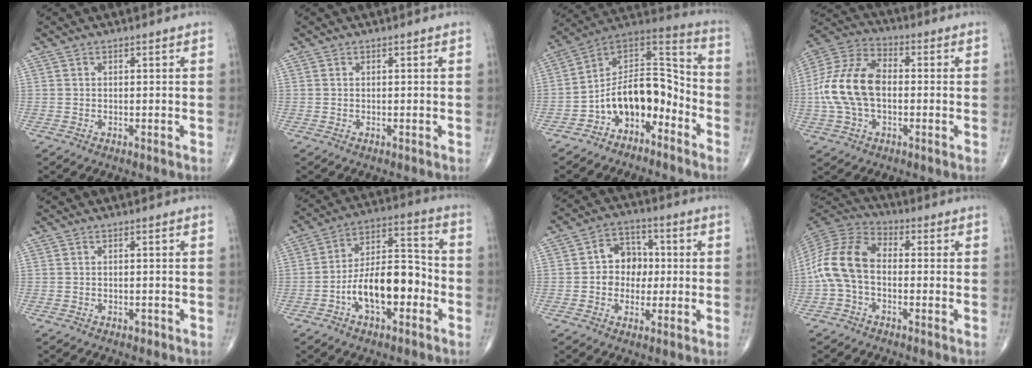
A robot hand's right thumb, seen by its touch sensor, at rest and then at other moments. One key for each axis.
{"total": 0.0}
{"total": 13.8, "fx": -6.3, "fy": 8.3, "fz": 9.0, "tx": -0.106, "ty": 0.100, "tz": -0.114}
{"total": 15.3, "fx": -1.0, "fy": 9.6, "fz": 11.9, "tx": -0.239, "ty": 0.033, "tz": -0.021}
{"total": 0.8, "fx": -0.5, "fy": 0.6, "fz": 0.3, "tx": -0.006, "ty": 0.004, "tz": -0.008}
{"total": 14.5, "fx": -4.5, "fy": 7.3, "fz": 11.7, "tx": -0.178, "ty": 0.048, "tz": -0.081}
{"total": 8.6, "fx": -0.1, "fy": 6.9, "fz": 5.0, "tx": -0.037, "ty": 0.022, "tz": -0.011}
{"total": 11.8, "fx": -1.5, "fy": 7.6, "fz": 8.9, "tx": -0.180, "ty": 0.034, "tz": -0.042}